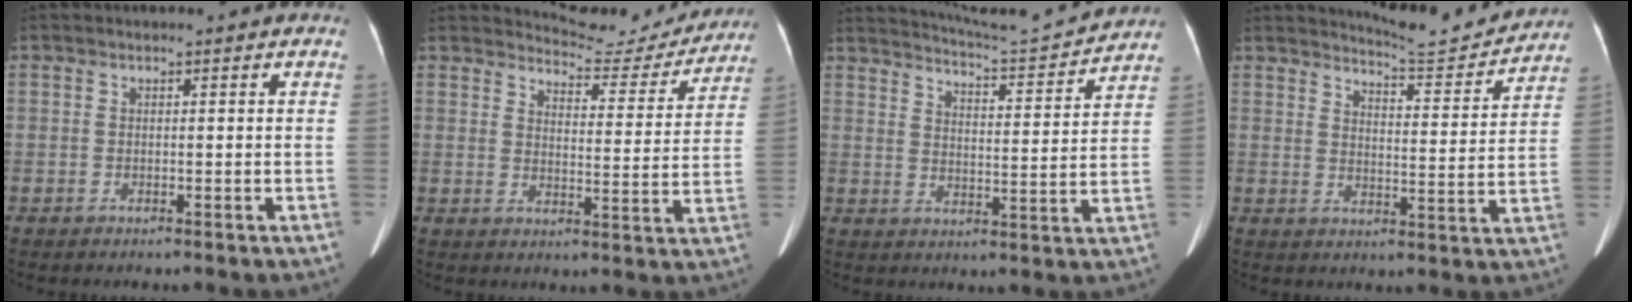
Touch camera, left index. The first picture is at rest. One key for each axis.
{"total": 10.9, "fx": 10.8, "fy": 1.5, "fz": -0.1, "tx": 0.005, "ty": -0.027, "tz": 0.130}
{"total": 13.1, "fx": 12.8, "fy": -1.0, "fz": 2.6, "tx": -0.054, "ty": -0.018, "tz": 0.183}
{"total": 10.6, "fx": 10.6, "fy": 0.0, "fz": 1.2, "tx": -0.022, "ty": -0.025, "tz": 0.140}